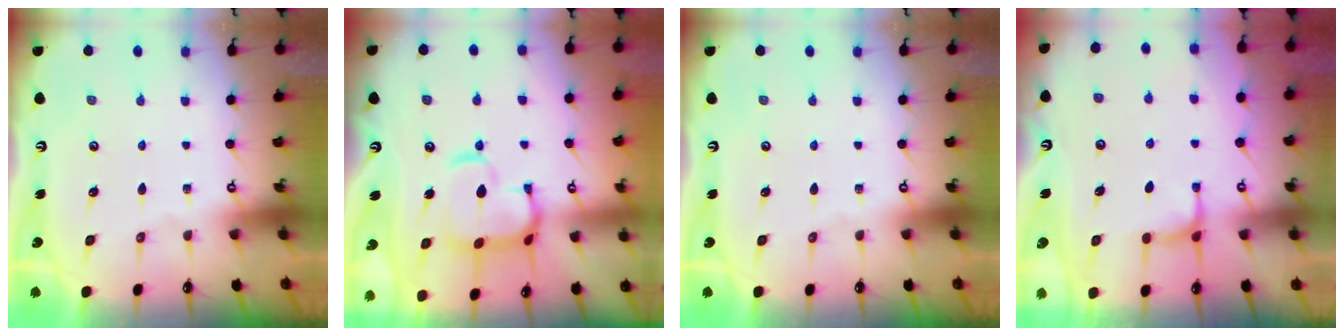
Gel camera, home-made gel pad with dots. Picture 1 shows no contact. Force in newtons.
{"total": 10.0, "press": 9.9, "slide": 1.3}
{"total": 0.0}
{"total": 3.0, "press": 3.0, "slide": 0.2}